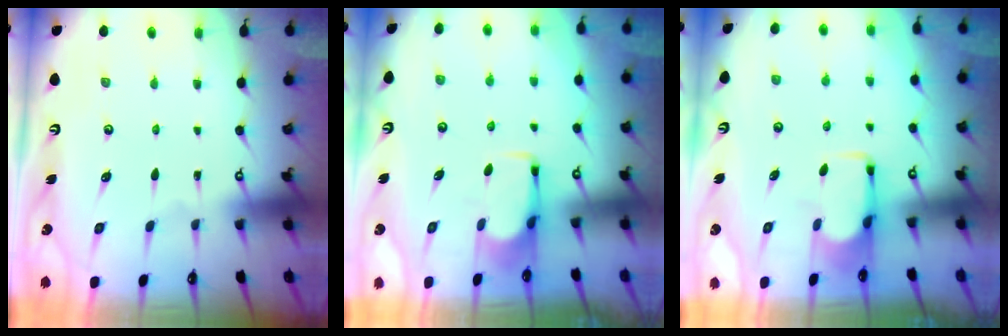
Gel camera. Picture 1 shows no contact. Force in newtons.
{"total": 2.9, "press": 2.9, "slide": 0.5}
{"total": 1.8, "press": 1.6, "slide": 0.7}